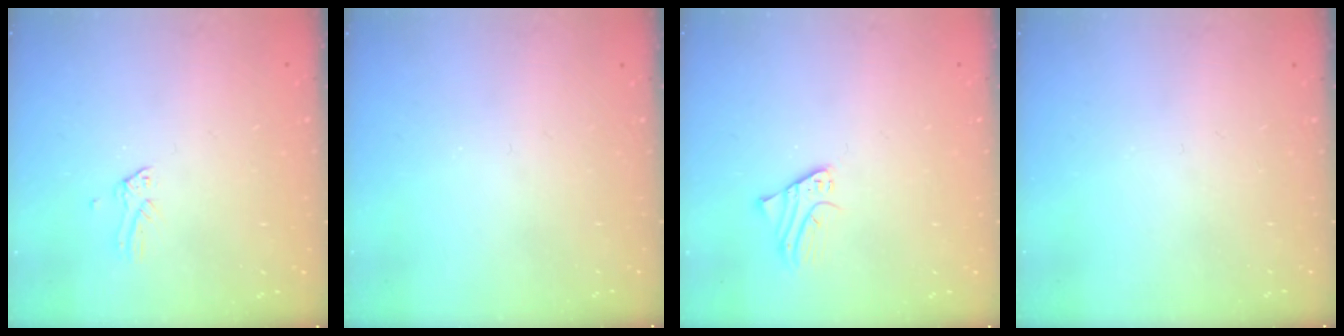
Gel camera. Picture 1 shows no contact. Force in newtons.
{"total": 0.0}
{"total": 2.0, "press": 2.0, "slide": 0.1}
{"total": 0.0}